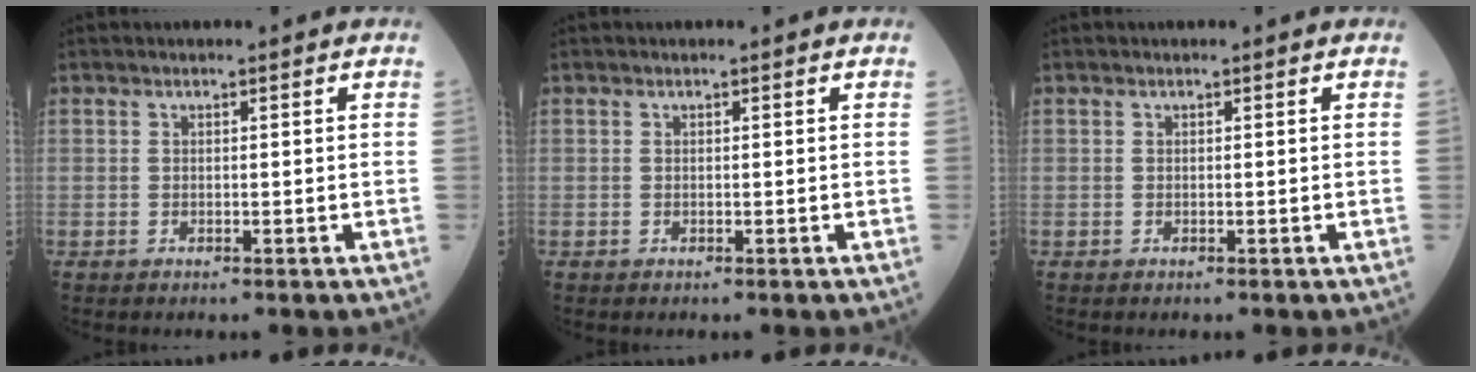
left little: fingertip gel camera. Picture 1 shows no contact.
{"total": 0.0}
{"total": 0.0}